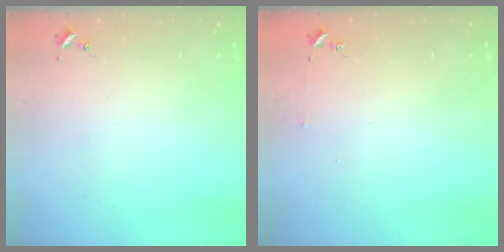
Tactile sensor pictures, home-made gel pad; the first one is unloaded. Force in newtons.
{"total": 2.5, "press": 2.5, "slide": 0.2}